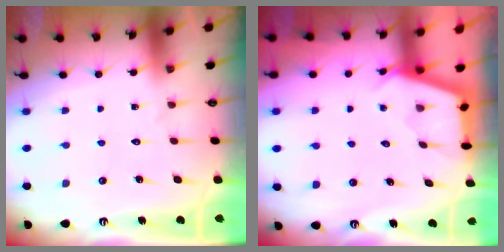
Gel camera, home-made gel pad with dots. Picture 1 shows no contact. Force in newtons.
{"total": 2.8, "press": 2.8, "slide": 0.3}